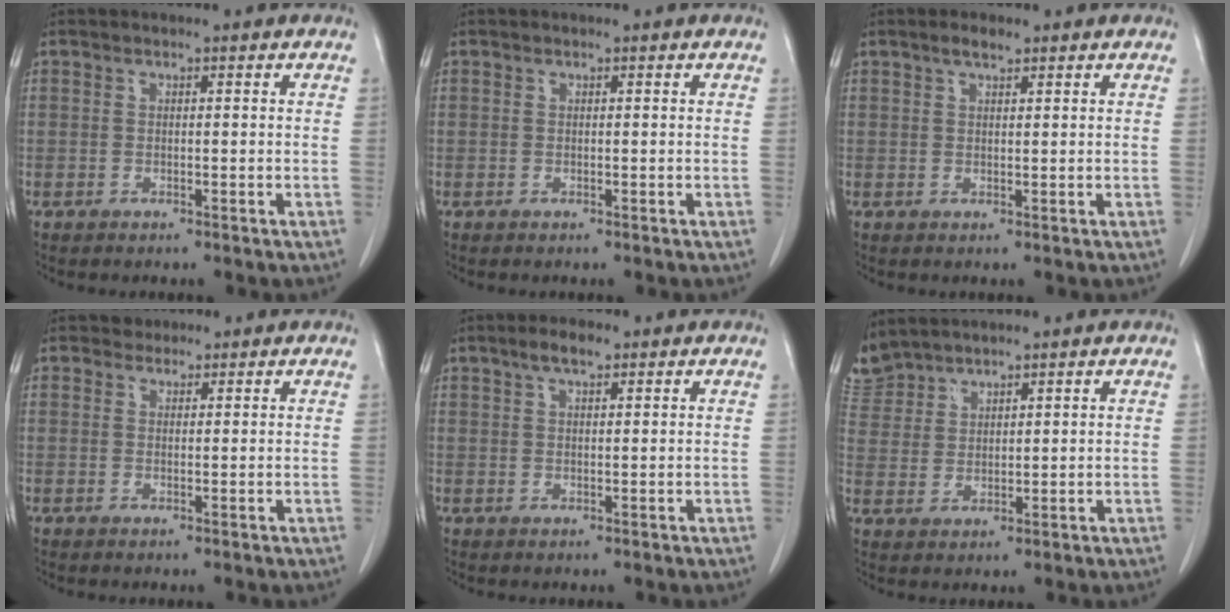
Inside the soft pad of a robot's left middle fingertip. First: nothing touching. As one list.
[{"total": 0.0}, {"total": 1.9, "force": [1.4, 0.6, 1.2], "torque": [-0.025, 0.005, 0.025]}, {"total": 1.4, "force": [1.1, 0.9, -0.2], "torque": [0.006, 0.003, 0.012]}, {"total": 3.0, "force": [2.0, 0.9, 2.0], "torque": [-0.042, 0.008, 0.037]}, {"total": 5.7, "force": [5.4, 1.7, 0.0], "torque": [-0.007, 0.012, 0.117]}]